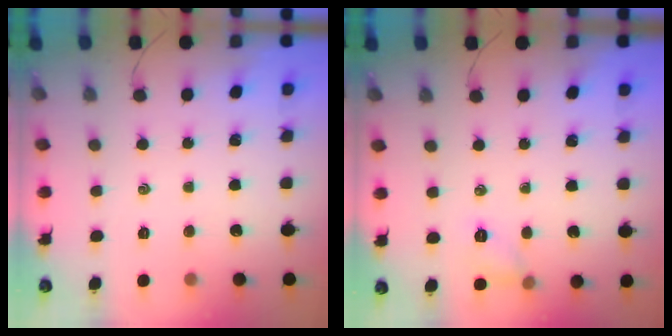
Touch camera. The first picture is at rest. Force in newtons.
{"total": 5.6, "press": 5.5, "slide": 1.0}